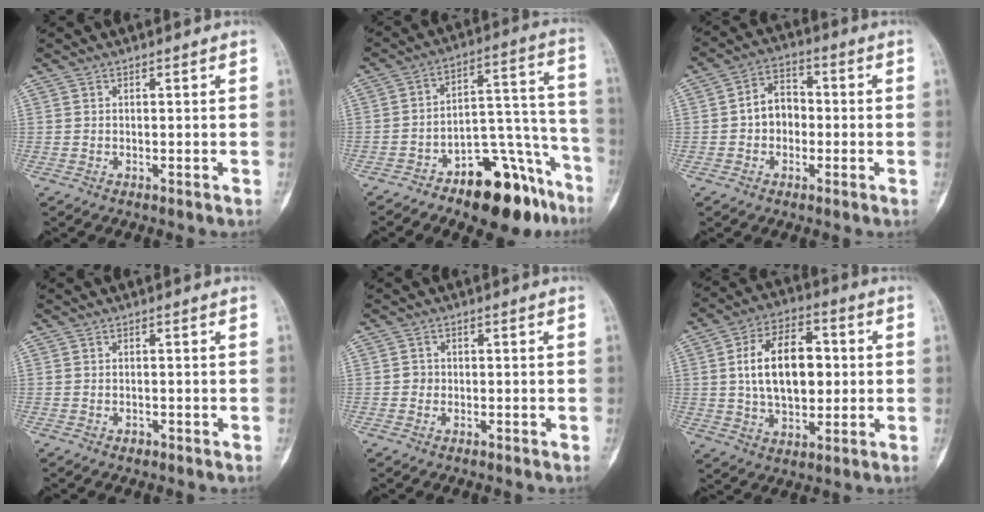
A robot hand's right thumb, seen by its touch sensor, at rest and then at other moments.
{"total": 17.5, "force": [-11.5, 7.7, 10.8], "torque": [-0.098, 0.116, -0.173]}
{"total": 6.9, "force": [-0.6, 5.4, 4.2], "torque": [-0.047, 0.024, -0.023]}
{"total": 1.0, "force": [-0.6, 0.7, 0.4], "torque": [-0.006, 0.002, -0.008]}
{"total": 1.5, "force": [-0.3, 1.4, 0.4], "torque": [0.002, 0.006, -0.008]}
{"total": 15.4, "force": [1.5, 9.3, 12.3], "torque": [-0.183, 0.012, 0.025]}